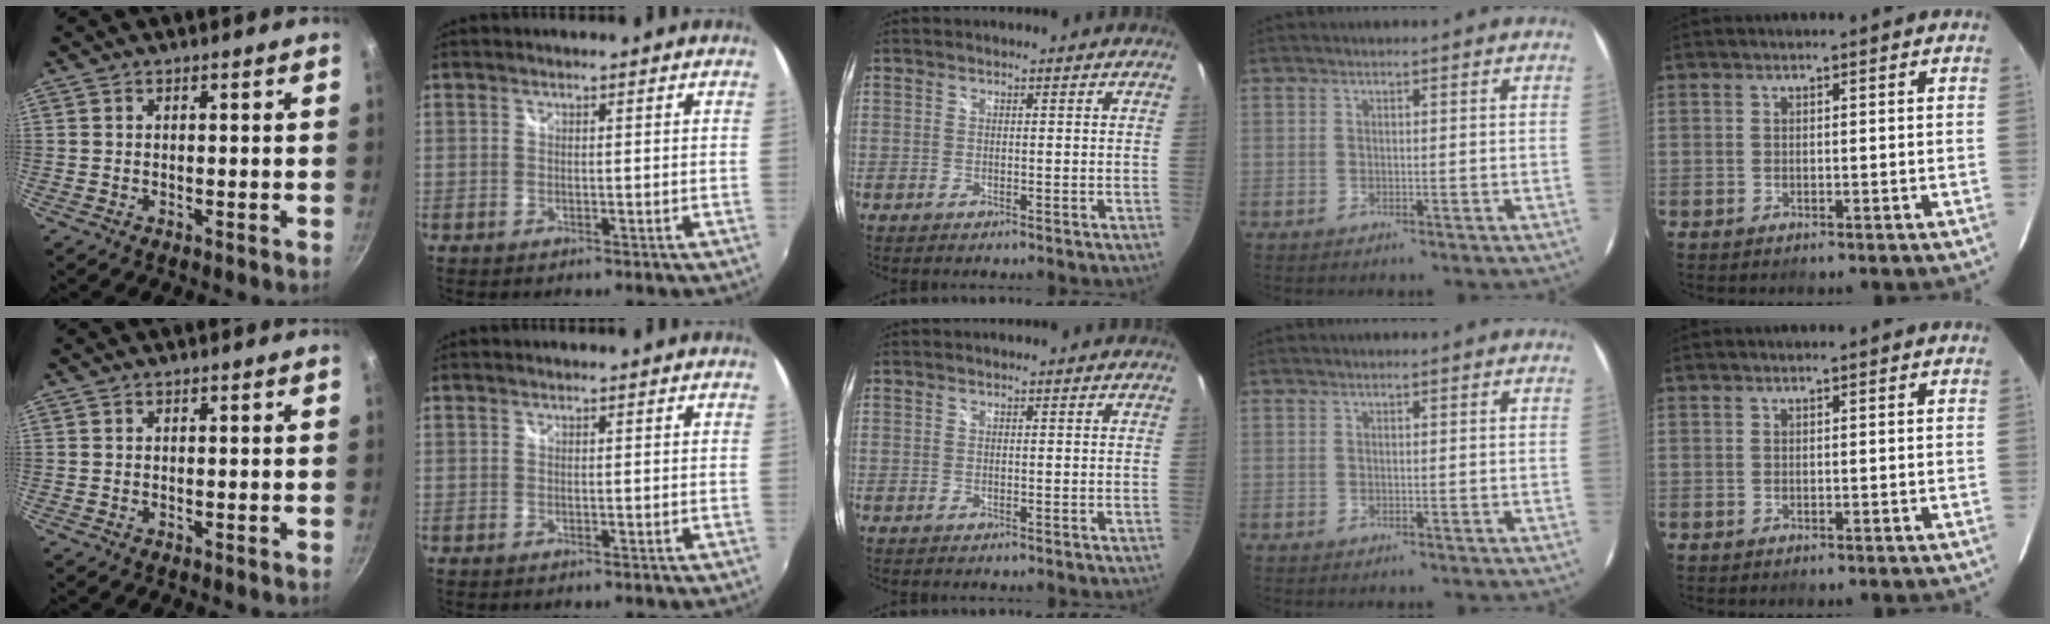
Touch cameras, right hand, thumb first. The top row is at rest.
{}